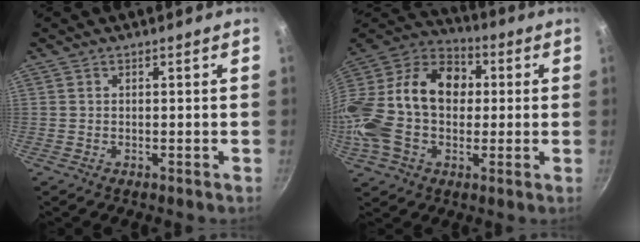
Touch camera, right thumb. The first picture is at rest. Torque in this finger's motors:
{"motor_torque": [2.56, 2.44, 1.47, -1.30, 0.56]}